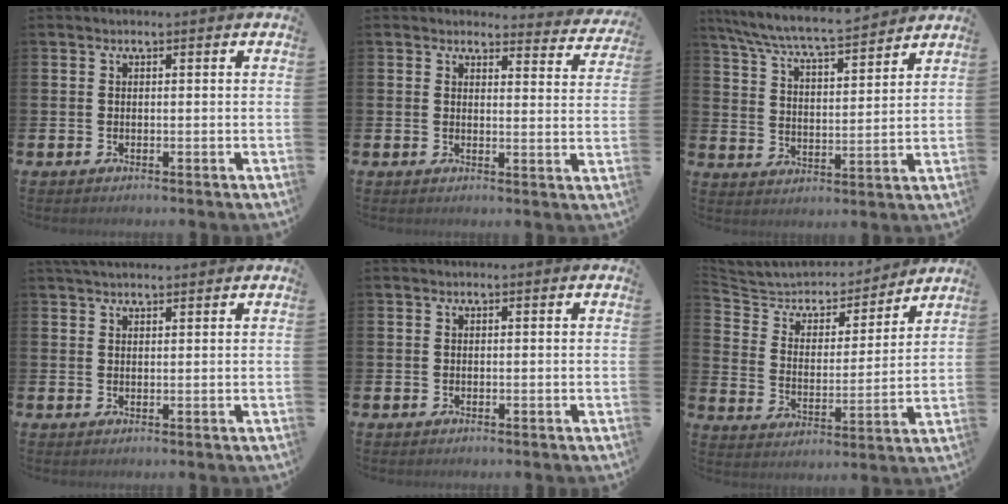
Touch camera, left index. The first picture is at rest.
{"total": 2.9, "force": [2.7, 0.8, 0.1], "torque": [-0.001, -0.022, 0.045]}
{"total": 7.5, "force": [7.2, 0.2, 2.1], "torque": [-0.068, -0.050, 0.125]}
{"total": 2.1, "force": [1.9, 0.4, 0.6], "torque": [-0.013, -0.002, 0.035]}
{"total": 0.0}
{"total": 6.1, "force": [5.6, 2.3, 0.5], "torque": [-0.046, -0.049, 0.092]}